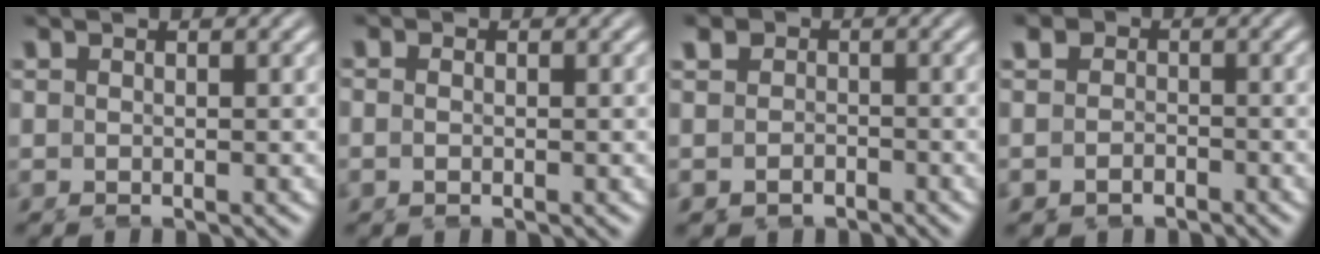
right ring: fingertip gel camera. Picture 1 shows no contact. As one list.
[{"total": 0.8, "force": [-0.7, 0.2, 0.3], "torque": [-0.009, -0.009, -0.014]}, {"total": 4.2, "force": [-1.5, 3.7, 1.2], "torque": [-0.037, -0.022, -0.026]}, {"total": 3.9, "force": [-1.8, 3.3, 0.9], "torque": [-0.034, -0.022, -0.031]}]